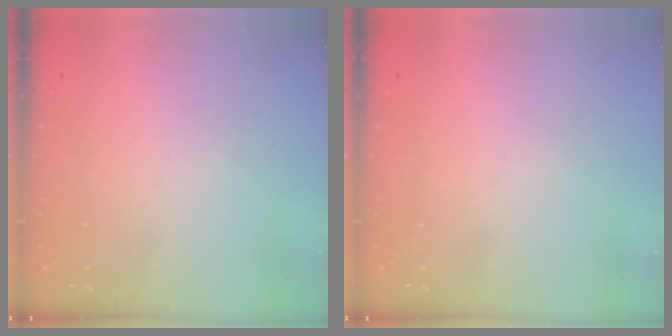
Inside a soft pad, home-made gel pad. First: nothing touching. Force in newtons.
{"total": 0.0}